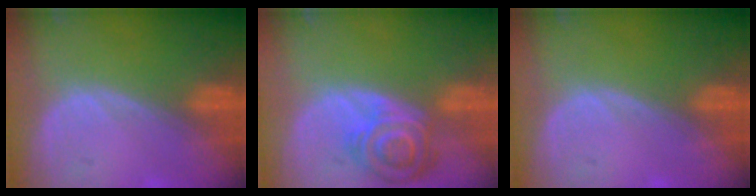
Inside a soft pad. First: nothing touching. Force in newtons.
{"total": 8.2, "press": 7.3, "slide": 3.8}
{"total": 0.0}